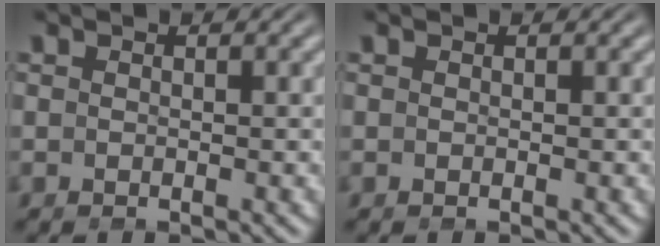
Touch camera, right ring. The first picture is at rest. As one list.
[{"total": 0.0}]